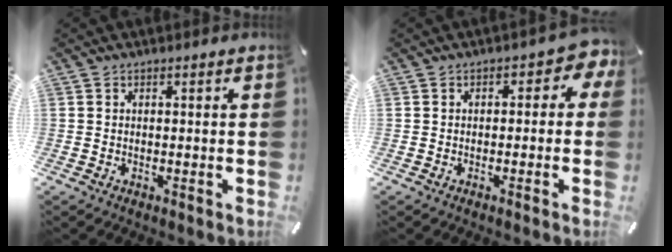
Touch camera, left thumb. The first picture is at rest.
{"total": 3.9, "force": [-0.2, 2.4, 3.1], "torque": [-0.043, 0.008, -0.009]}